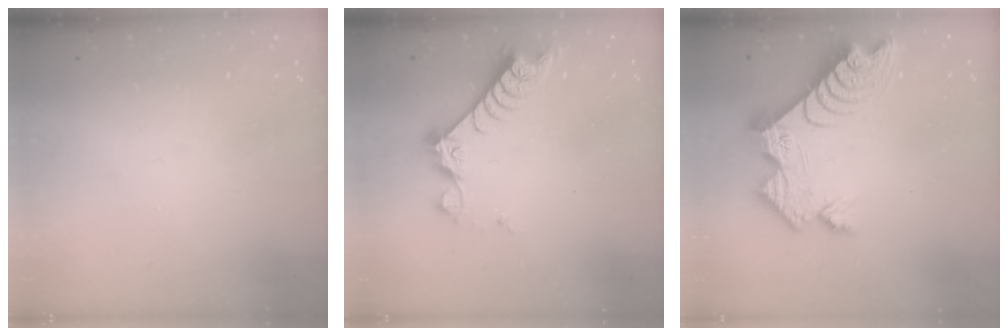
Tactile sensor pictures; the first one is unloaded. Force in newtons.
{"total": 8.1, "press": 8.1, "slide": 0.7}
{"total": 13.4, "press": 13.4, "slide": 1.2}